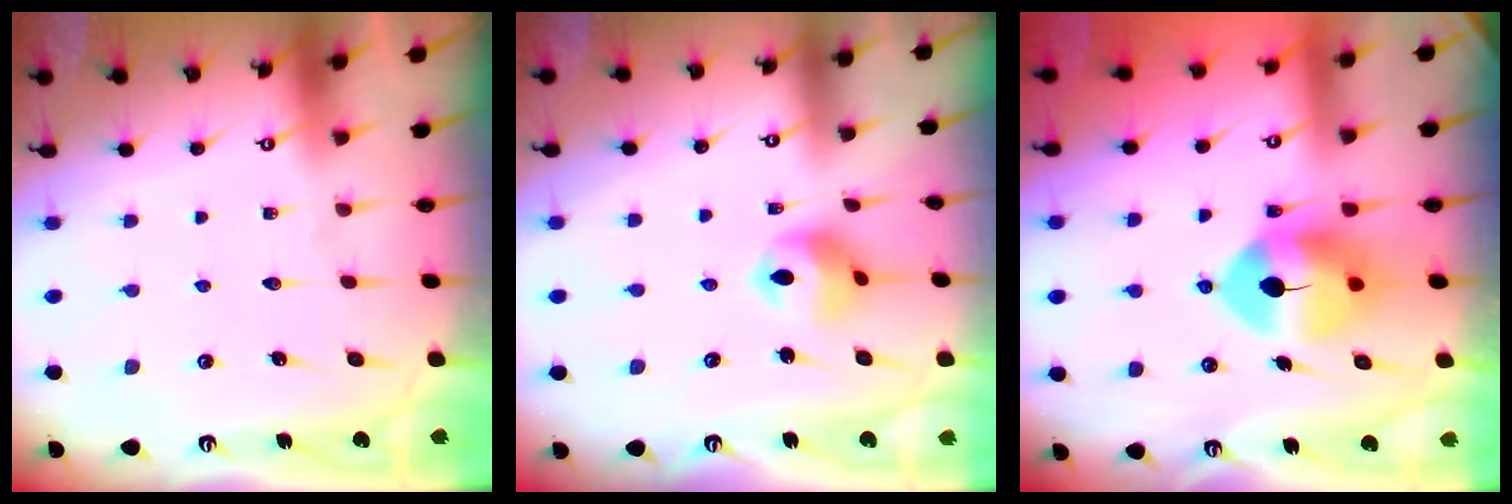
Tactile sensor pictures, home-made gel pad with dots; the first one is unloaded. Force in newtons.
{"total": 9.1, "press": 9.1, "slide": 0.9}
{"total": 10.8, "press": 10.6, "slide": 1.8}